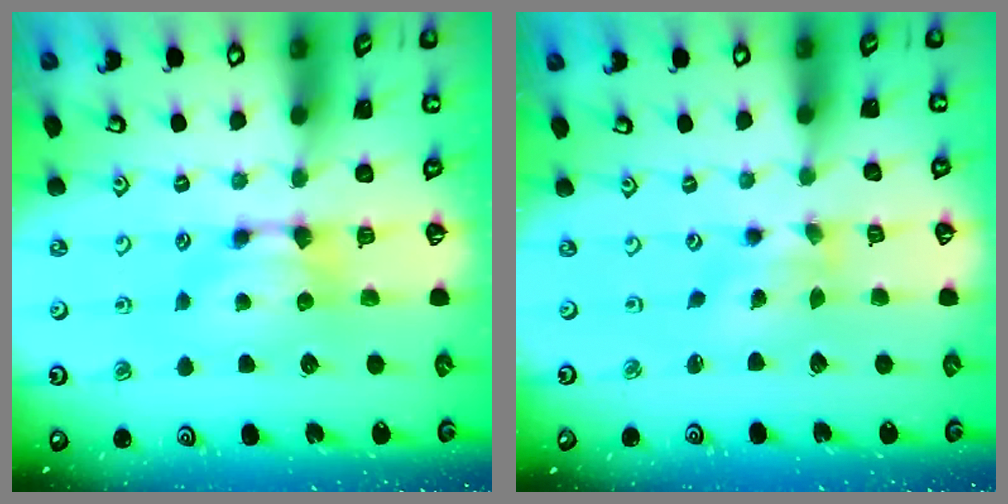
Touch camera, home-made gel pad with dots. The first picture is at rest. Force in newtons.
{"total": 1.4, "press": 0.9, "slide": 1.1}